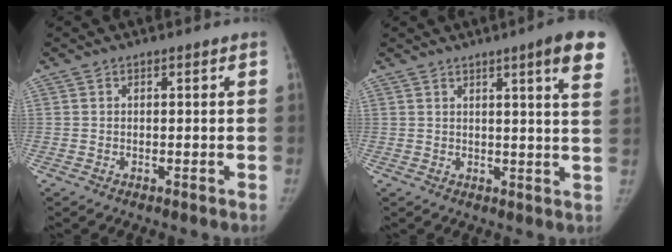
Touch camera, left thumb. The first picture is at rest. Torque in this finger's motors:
{"motor_torque": [1.43, 0.49, 1.26, -1.17, 0.24]}